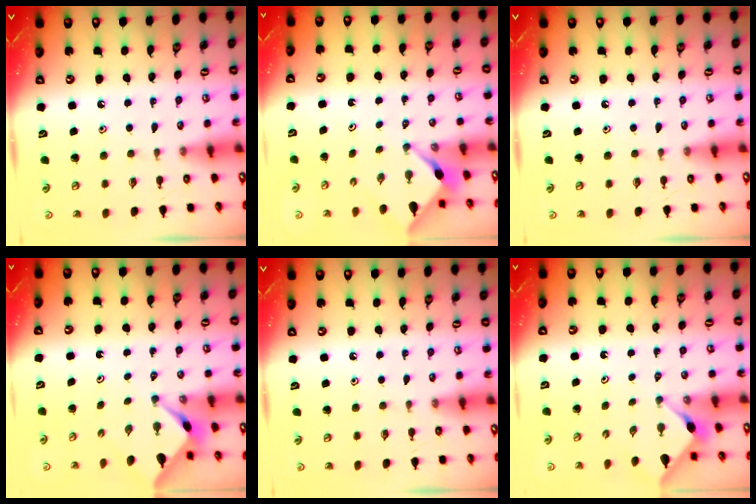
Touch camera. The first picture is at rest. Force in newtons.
{"total": 2.4, "press": 2.4, "slide": 0.3}
{"total": 0.0}
{"total": 2.4, "press": 2.4, "slide": 0.3}
{"total": 0.0}
{"total": 2.9, "press": 2.9, "slide": 0.4}